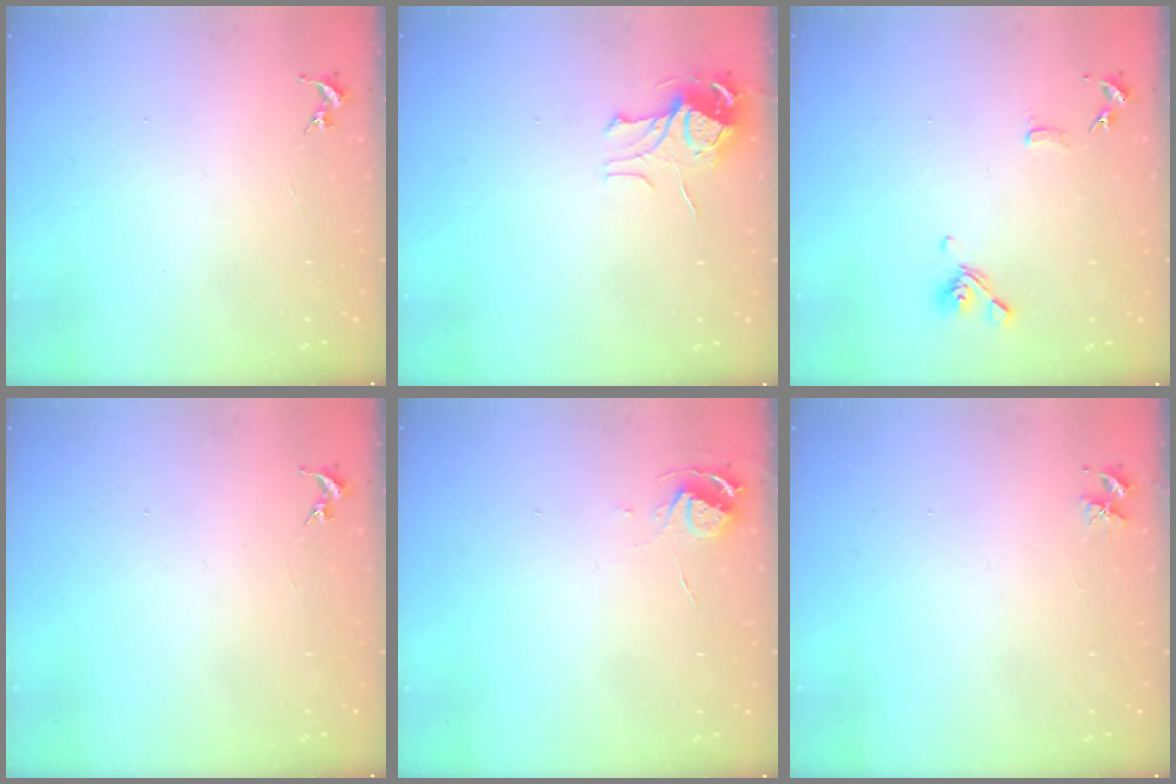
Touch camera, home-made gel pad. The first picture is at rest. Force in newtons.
{"total": 8.6, "press": 8.6, "slide": 0.8}
{"total": 10.3, "press": 10.2, "slide": 1.8}
{"total": 0.0}
{"total": 5.5, "press": 5.4, "slide": 0.6}
{"total": 3.8, "press": 3.8, "slide": 0.5}